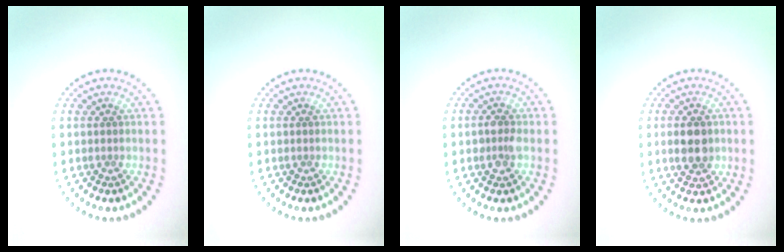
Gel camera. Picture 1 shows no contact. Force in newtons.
{"total": 0.0}
{"total": 1.4, "press": 1.4, "slide": 0.2}
{"total": 3.3, "press": 3.3, "slide": 0.1}